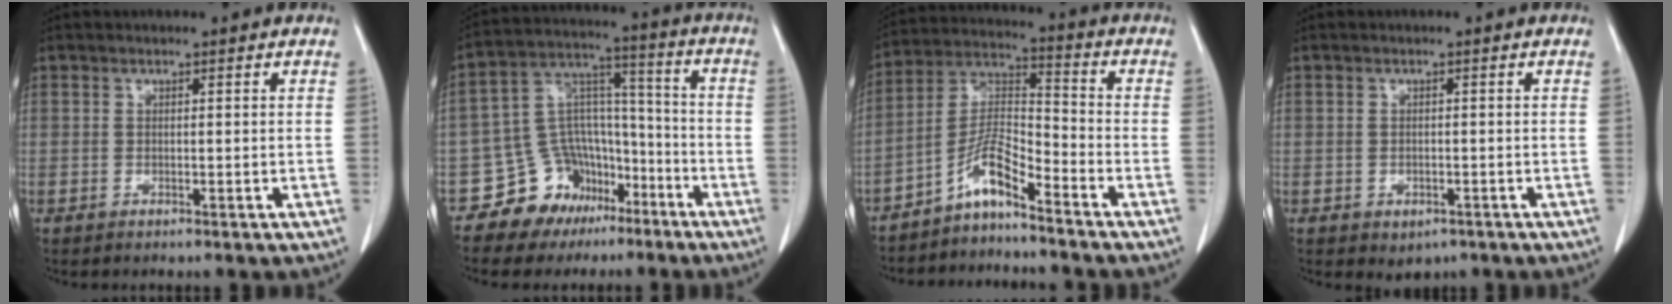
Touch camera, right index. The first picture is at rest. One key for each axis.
{"total": 12.4, "fx": -7.5, "fy": 9.2, "fz": 3.5, "tx": -0.060, "ty": 0.078, "tz": -0.113}
{"total": 7.3, "fx": -5.4, "fy": 0.9, "fz": 4.8, "tx": -0.102, "ty": 0.013, "tz": -0.104}
{"total": 2.4, "fx": -1.2, "fy": 1.7, "fz": 1.2, "tx": -0.009, "ty": 0.002, "tz": -0.002}